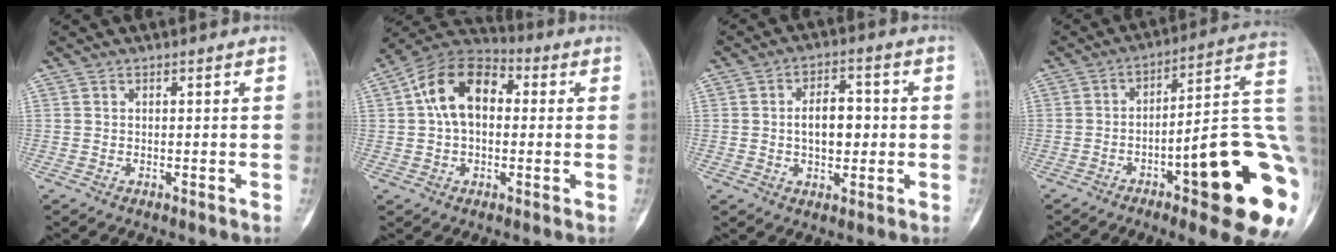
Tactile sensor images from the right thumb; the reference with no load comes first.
{"total": 13.4, "force": [1.6, 9.0, 9.8], "torque": [-0.153, 0.034, 0.014]}
{"total": 8.6, "force": [0.0, 5.2, 6.8], "torque": [-0.079, 0.016, -0.002]}
{"total": 26.3, "force": [-6.6, 6.1, 24.8], "torque": [-0.271, 0.017, -0.085]}